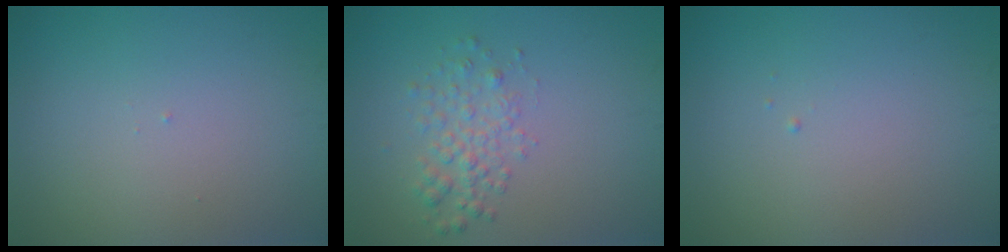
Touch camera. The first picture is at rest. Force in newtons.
{"total": 2.4, "press": 2.4, "slide": 0.1}
{"total": 0.0}